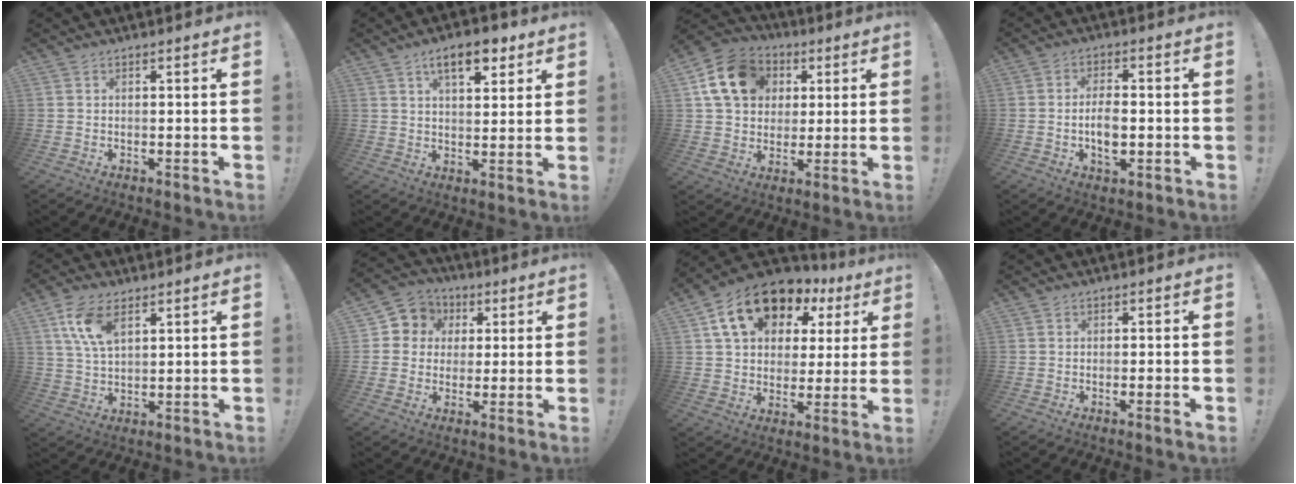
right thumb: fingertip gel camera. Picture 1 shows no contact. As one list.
[{"total": 9.7, "force": [5.3, 4.3, 6.9], "torque": [-0.100, -0.014, 0.092]}, {"total": 15.8, "force": [5.5, 12.3, 8.2], "torque": [-0.123, -0.007, 0.112]}, {"total": 6.7, "force": [-1.3, 3.3, 5.7], "torque": [-0.092, 0.002, -0.023]}, {"total": 10.0, "force": [4.8, 5.1, 7.2], "torque": [-0.150, -0.009, 0.089]}, {"total": 7.7, "force": [1.0, 7.4, 1.9], "torque": [-0.031, 0.003, 0.027]}, {"total": 18.0, "force": [9.1, 11.9, 9.9], "torque": [-0.168, -0.034, 0.173]}, {"total": 1.9, "force": [-0.8, -0.2, 1.8], "torque": [-0.035, 0.000, -0.012]}]